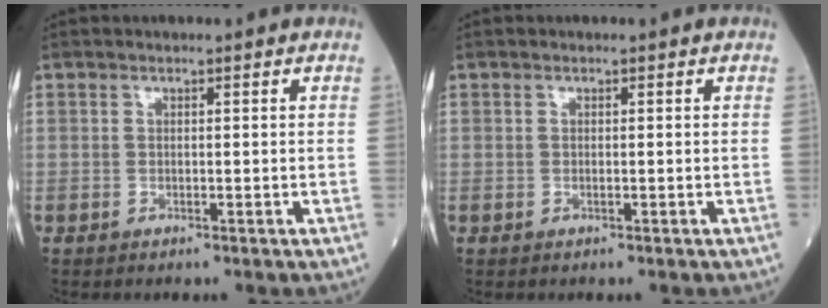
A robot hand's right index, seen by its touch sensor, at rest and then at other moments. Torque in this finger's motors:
{"motor_torque": [0.12, 0.03, -0.08, -0.01]}